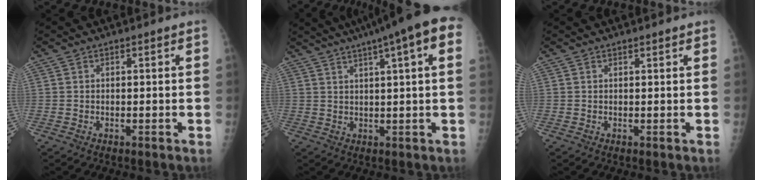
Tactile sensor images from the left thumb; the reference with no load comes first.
{"total": 14.5, "force": [7.3, 2.1, 12.4], "torque": [-0.179, 0.026, 0.092]}
{"total": 0.7, "force": [0.6, 0.1, 0.2], "torque": [-0.004, -0.001, 0.010]}